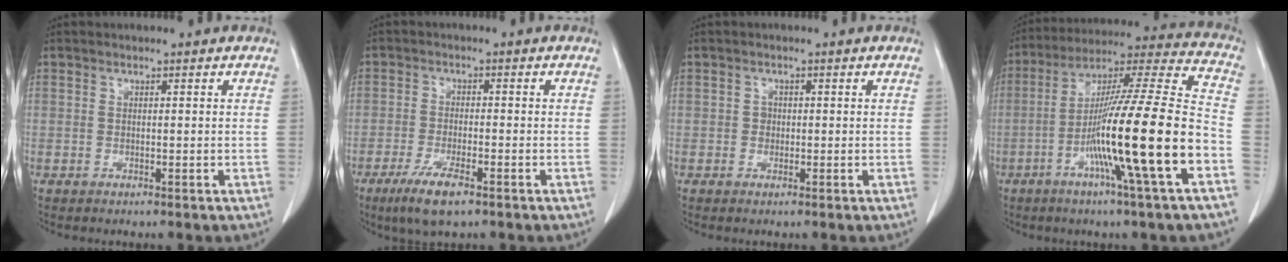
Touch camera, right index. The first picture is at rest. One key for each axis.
{"total": 6.3, "fx": -3.9, "fy": 1.2, "fz": 4.7, "tx": -0.098, "ty": -0.012, "tz": -0.067}
{"total": 1.1, "fx": -0.1, "fy": 1.0, "fz": 0.4, "tx": -0.003, "ty": 0.003, "tz": -0.001}
{"total": 21.4, "fx": -7.2, "fy": -0.7, "fz": 20.1, "tx": -0.339, "ty": -0.014, "tz": -0.135}